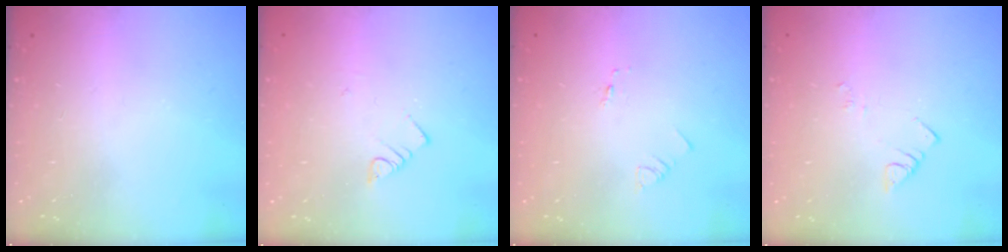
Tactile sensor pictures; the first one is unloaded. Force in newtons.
{"total": 2.6, "press": 2.6, "slide": 0.3}
{"total": 1.4, "press": 1.3, "slide": 0.1}
{"total": 3.8, "press": 3.8, "slide": 0.3}